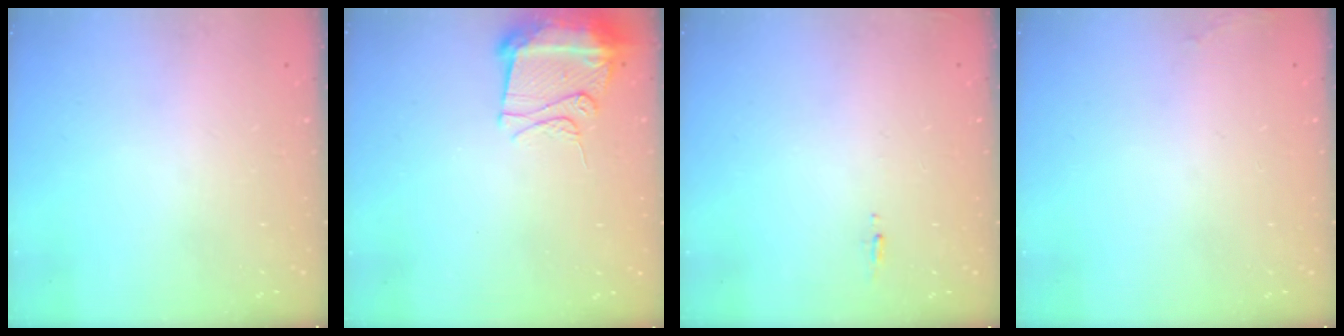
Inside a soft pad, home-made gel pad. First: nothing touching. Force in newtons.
{"total": 10.8, "press": 10.7, "slide": 1.1}
{"total": 5.0, "press": 4.7, "slide": 1.8}
{"total": 7.0, "press": 4.6, "slide": 5.3}